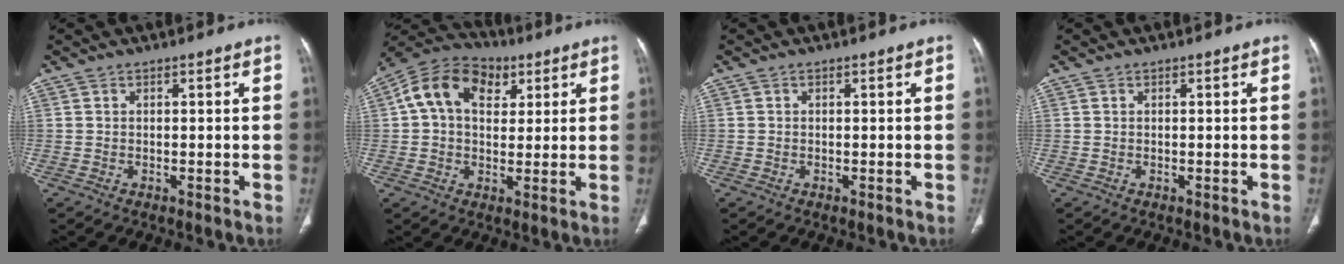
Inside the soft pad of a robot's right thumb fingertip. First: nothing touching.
{"total": 13.9, "force": [4.4, 9.6, 9.0], "torque": [-0.138, 0.017, 0.068]}
{"total": 0.0}
{"total": 0.0}